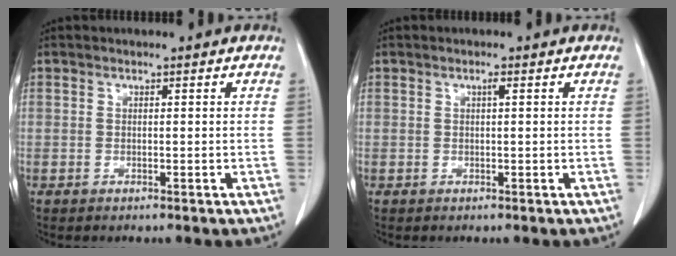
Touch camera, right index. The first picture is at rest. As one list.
[{"total": 0.7, "force": [0.2, 0.1, 0.6], "torque": [-0.012, 0.002, 0.001]}]